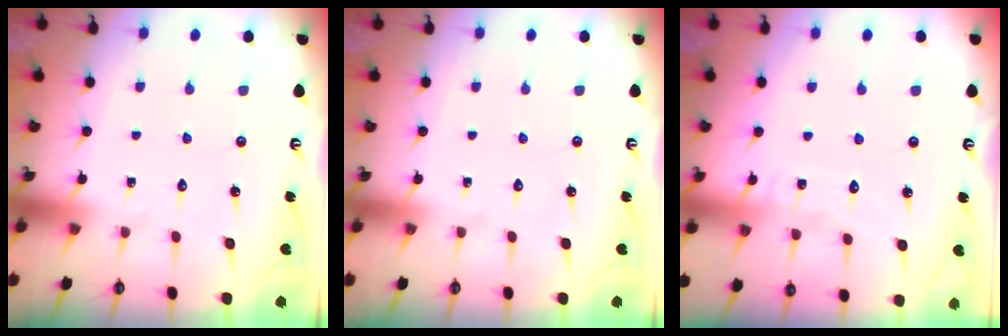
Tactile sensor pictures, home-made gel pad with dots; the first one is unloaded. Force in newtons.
{"total": 0.0}
{"total": 4.7, "press": 4.7, "slide": 0.5}